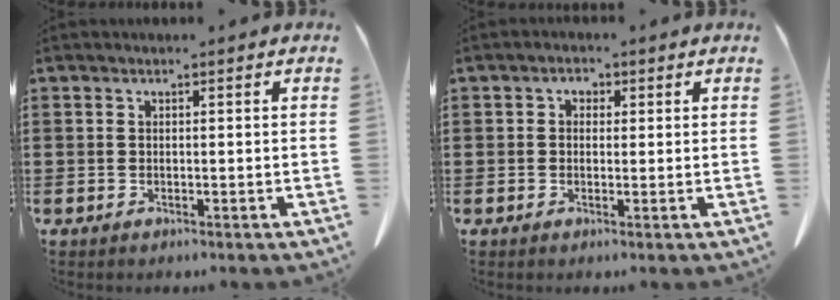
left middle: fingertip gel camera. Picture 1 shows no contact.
{"total": 1.3, "force": [0.5, 1.1, 0.6], "torque": [-0.009, 0.003, 0.006]}